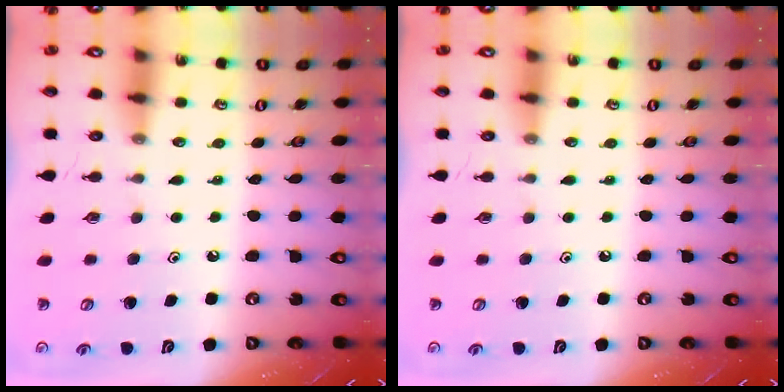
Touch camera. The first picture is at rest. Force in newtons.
{"total": 0.0}